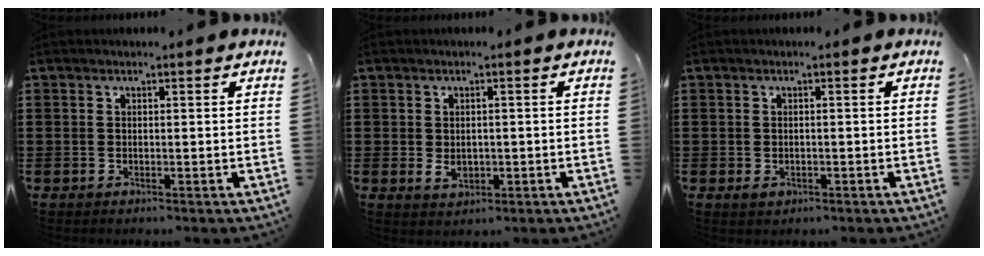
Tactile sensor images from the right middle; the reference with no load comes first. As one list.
[{"total": 2.2, "force": [-0.1, 1.5, 1.6], "torque": [-0.025, -0.001, -0.003]}, {"total": 0.8, "force": [-0.2, 0.6, 0.5], "torque": [-0.012, 0.002, -0.005]}]